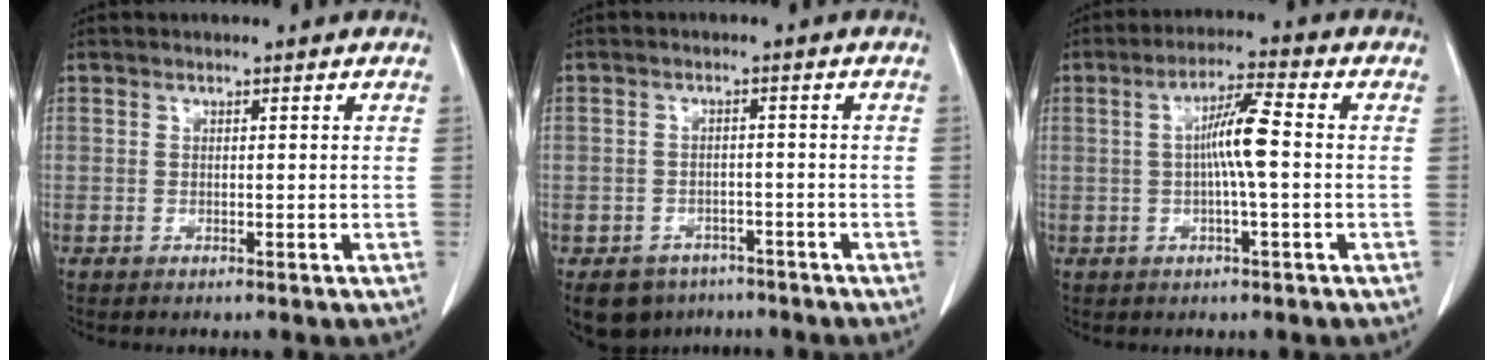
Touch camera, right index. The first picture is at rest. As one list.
[{"total": 6.3, "force": [-4.6, 4.3, 0.9], "torque": [-0.007, 0.007, -0.064]}, {"total": 6.4, "force": [-0.1, 0.1, 6.4], "torque": [-0.119, 0.009, -0.003]}]